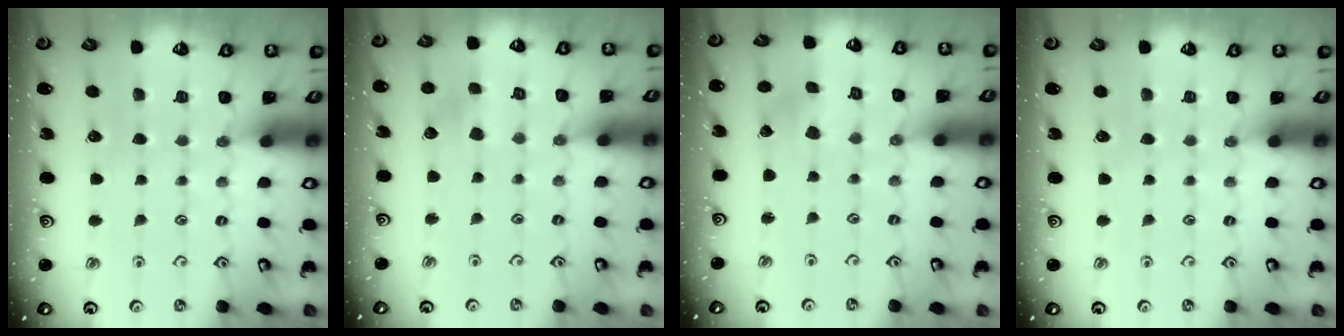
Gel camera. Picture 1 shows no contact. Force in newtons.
{"total": 3.7, "press": 3.7, "slide": 0.5}
{"total": 1.1, "press": 1.0, "slide": 0.1}
{"total": 0.0}